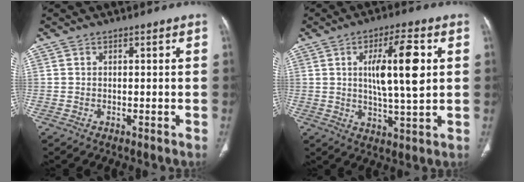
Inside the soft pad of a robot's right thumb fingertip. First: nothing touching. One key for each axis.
{"total": 11.8, "fx": 2.3, "fy": 3.0, "fz": 11.2, "tx": -0.186, "ty": -0.006, "tz": 0.041}